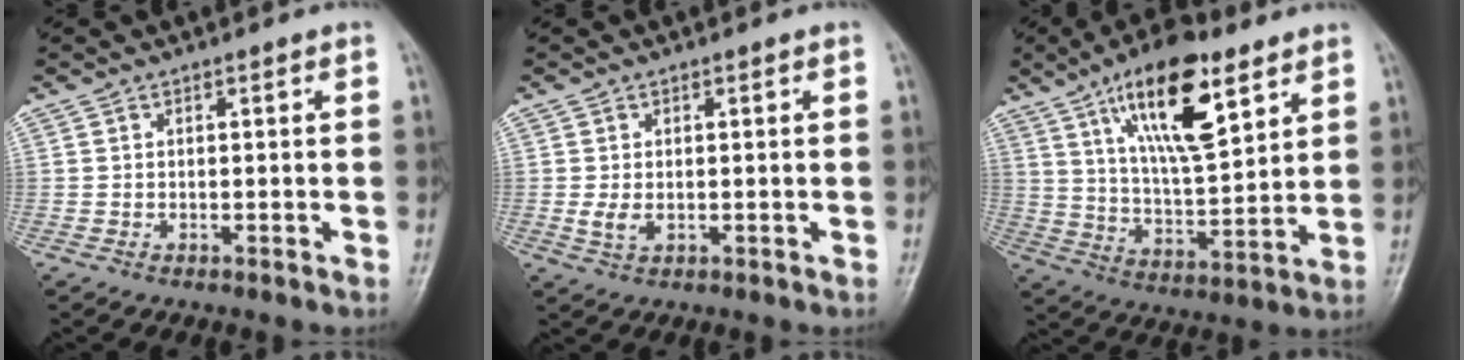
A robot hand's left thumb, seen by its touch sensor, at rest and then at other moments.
{"total": 2.5, "force": [-0.1, 1.6, 1.9], "torque": [-0.040, -0.007, 0.000]}
{"total": 18.2, "force": [9.5, 6.6, 14.0], "torque": [-0.208, -0.040, 0.167]}